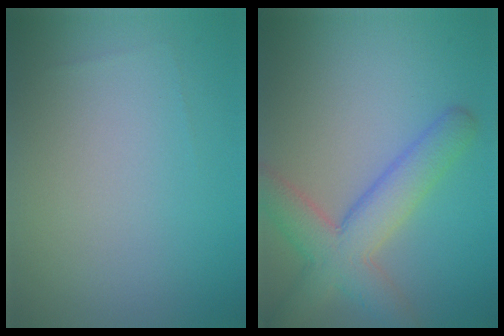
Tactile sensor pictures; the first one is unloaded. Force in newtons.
{"total": 5.9, "press": 5.9, "slide": 0.2}